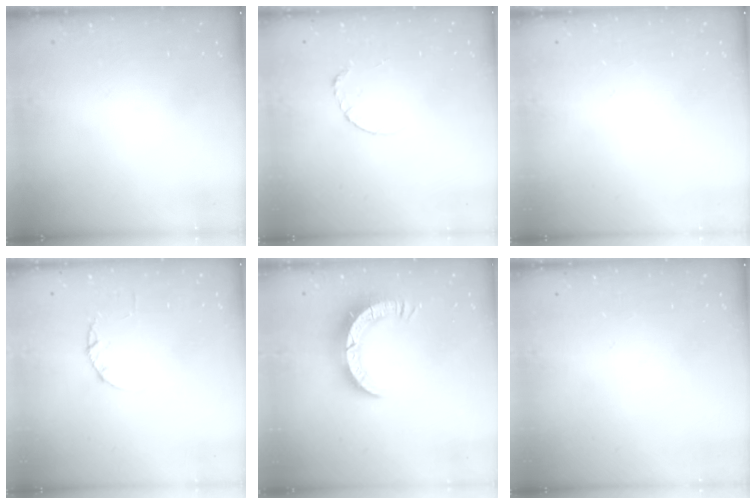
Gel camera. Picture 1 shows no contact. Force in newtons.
{"total": 3.4, "press": 3.4, "slide": 0.4}
{"total": 0.0}
{"total": 1.7, "press": 1.7, "slide": 0.3}
{"total": 8.0, "press": 7.9, "slide": 0.7}
{"total": 0.0}